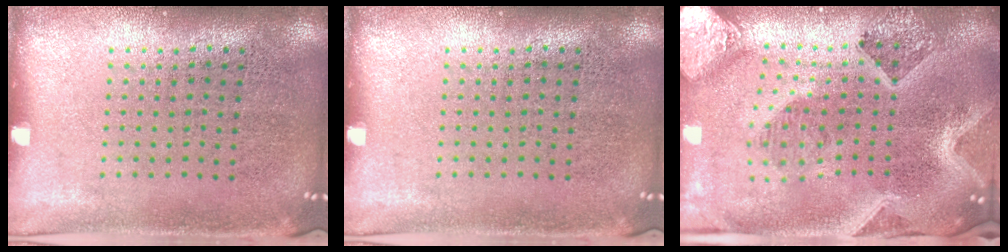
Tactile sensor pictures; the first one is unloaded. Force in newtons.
{"total": 0.0}
{"total": 4.2, "press": 3.3, "slide": 2.7}